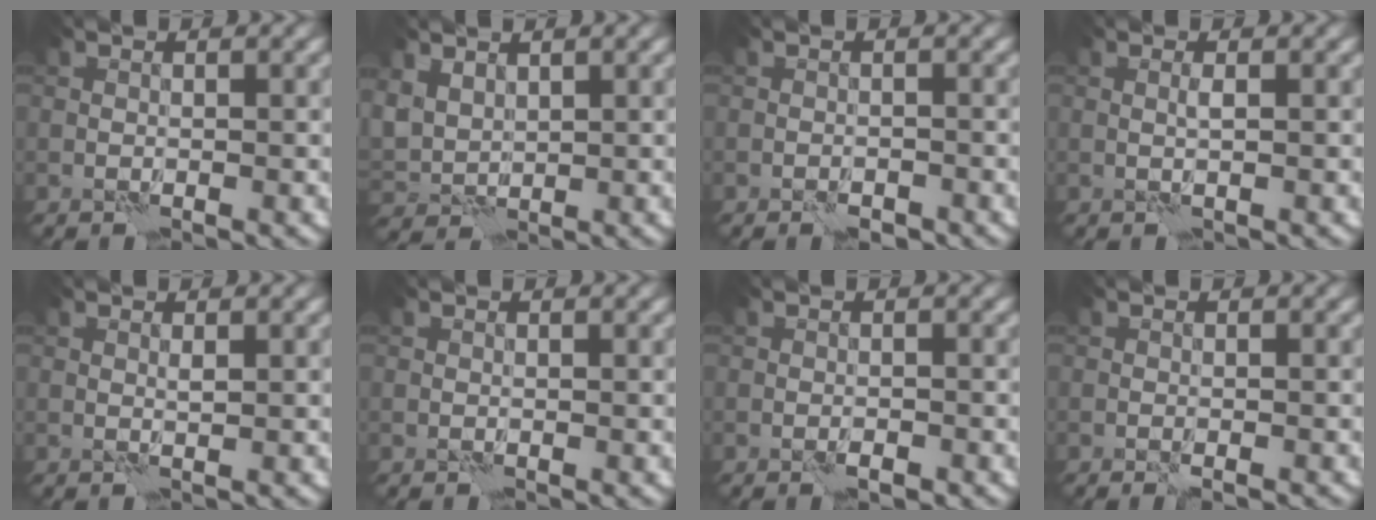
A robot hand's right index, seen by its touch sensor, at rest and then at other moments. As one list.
[{"total": 3.0, "force": [1.8, 2.0, 1.3], "torque": [-0.043, -0.003, 0.036]}, {"total": 1.6, "force": [-1.2, 0.7, 0.8], "torque": [-0.016, 0.001, -0.020]}, {"total": 0.6, "force": [0.2, -0.2, 0.6], "torque": [-0.015, 0.000, 0.003]}, {"total": 0.6, "force": [0.3, 0.0, 0.4], "torque": [-0.012, -0.002, 0.005]}, {"total": 0.0}, {"total": 1.2, "force": [-0.7, 0.4, 0.9], "torque": [-0.015, 0.000, -0.013]}, {"total": 1.4, "force": [-1.0, 0.1, 0.9], "torque": [-0.021, 0.004, -0.013]}]